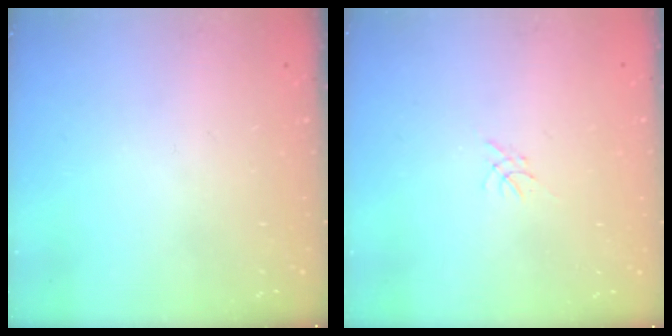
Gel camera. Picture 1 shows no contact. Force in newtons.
{"total": 0.0}